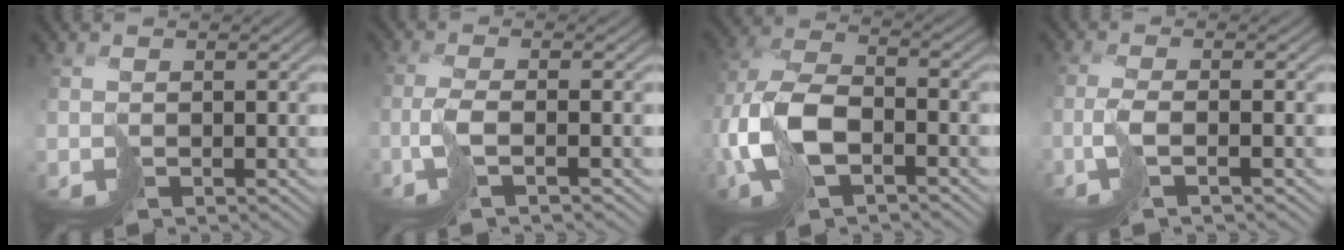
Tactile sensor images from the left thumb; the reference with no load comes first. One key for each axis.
{"total": 3.0, "fx": -0.7, "fy": 0.2, "fz": 2.9, "tx": -0.049, "ty": 0.006, "tz": -0.029}
{"total": 10.1, "fx": -2.4, "fy": 5.7, "fz": 8.0, "tx": -0.206, "ty": -0.003, "tz": -0.056}
{"total": 2.6, "fx": -0.5, "fy": 0.1, "fz": 2.5, "tx": -0.043, "ty": 0.006, "tz": -0.026}